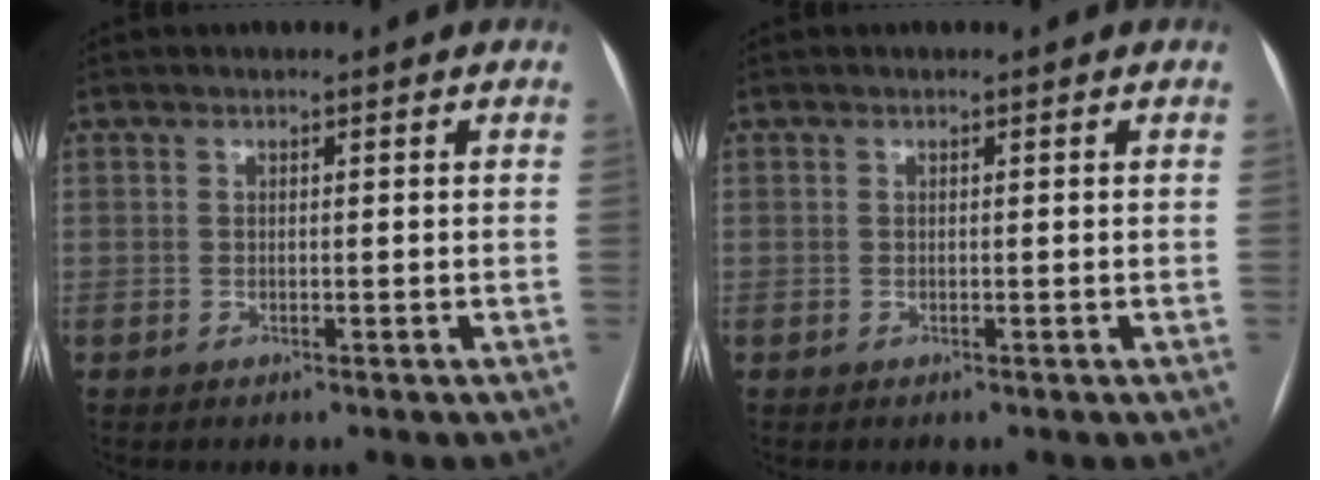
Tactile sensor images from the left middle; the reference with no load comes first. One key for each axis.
{"total": 0.0}